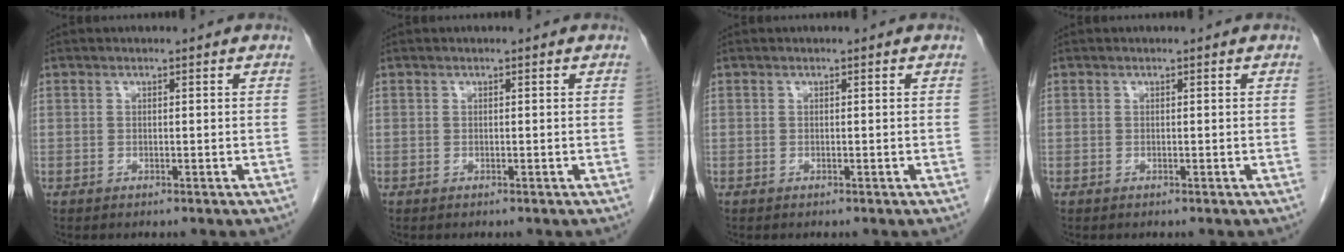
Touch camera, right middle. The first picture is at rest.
{"total": 0.0}
{"total": 0.0}
{"total": 0.0}